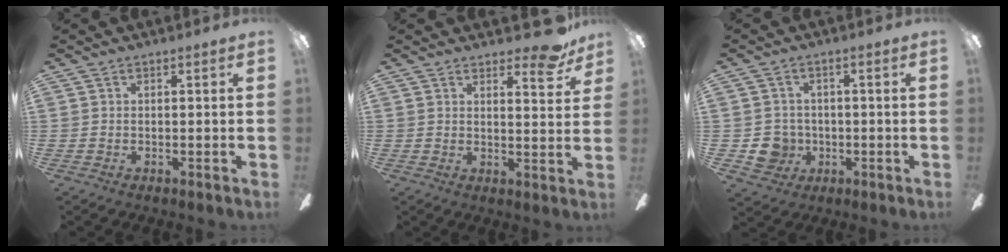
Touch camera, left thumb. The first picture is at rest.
{"total": 8.2, "force": [6.1, 2.2, 5.0], "torque": [-0.063, -0.032, 0.101]}
{"total": 6.3, "force": [-0.9, 6.1, 1.4], "torque": [-0.032, 0.008, -0.011]}